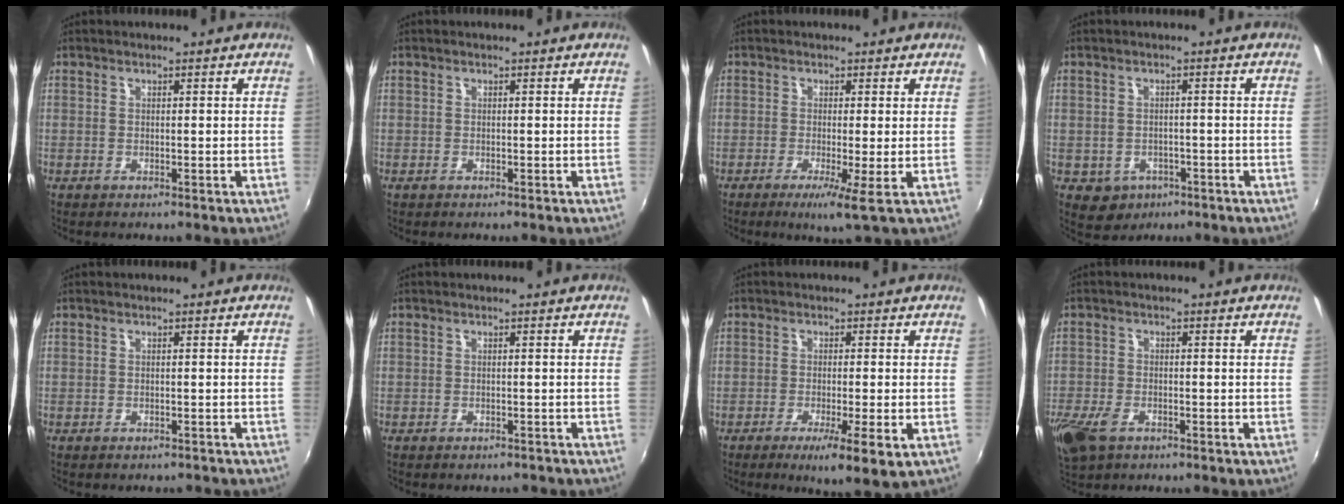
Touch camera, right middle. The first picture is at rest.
{"total": 0.0}
{"total": 4.0, "force": [-1.2, -0.6, 3.7], "torque": [-0.081, -0.012, -0.025]}
{"total": 4.9, "force": [-2.1, 4.1, 1.6], "torque": [-0.042, -0.002, -0.019]}
{"total": 2.8, "force": [-2.5, 0.8, 0.9], "torque": [-0.015, -0.010, -0.030]}
{"total": 3.2, "force": [-2.9, 1.0, 1.0], "torque": [-0.017, -0.010, -0.034]}
{"total": 6.7, "force": [-2.9, 0.2, 6.0], "torque": [-0.106, -0.018, -0.043]}
{"total": 7.6, "force": [-4.5, 4.1, 4.5], "torque": [-0.120, -0.020, -0.084]}